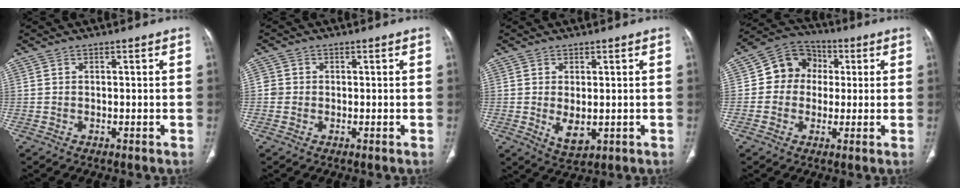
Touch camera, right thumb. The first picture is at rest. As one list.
[{"total": 2.0, "force": [-0.1, 1.9, 0.3], "torque": [0.007, 0.007, -0.004]}, {"total": 4.4, "force": [-0.5, 2.4, 3.7], "torque": [-0.058, -0.013, 0.006]}, {"total": 9.5, "force": [0.9, 8.5, 4.0], "torque": [-0.034, 0.018, 0.003]}]